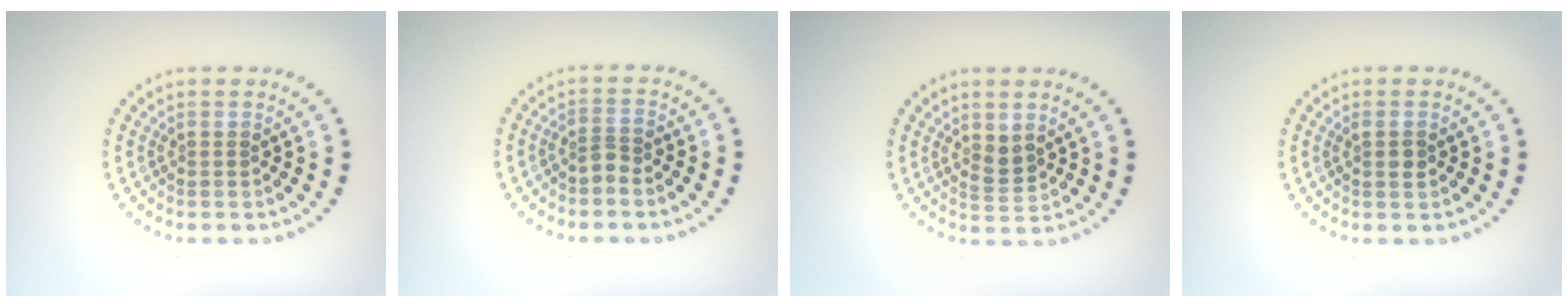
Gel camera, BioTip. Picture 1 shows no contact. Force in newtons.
{"total": 1.5, "press": 1.1, "slide": 1.0}
{"total": 1.8, "press": 1.6, "slide": 0.9}
{"total": 1.1, "press": 1.0, "slide": 0.3}